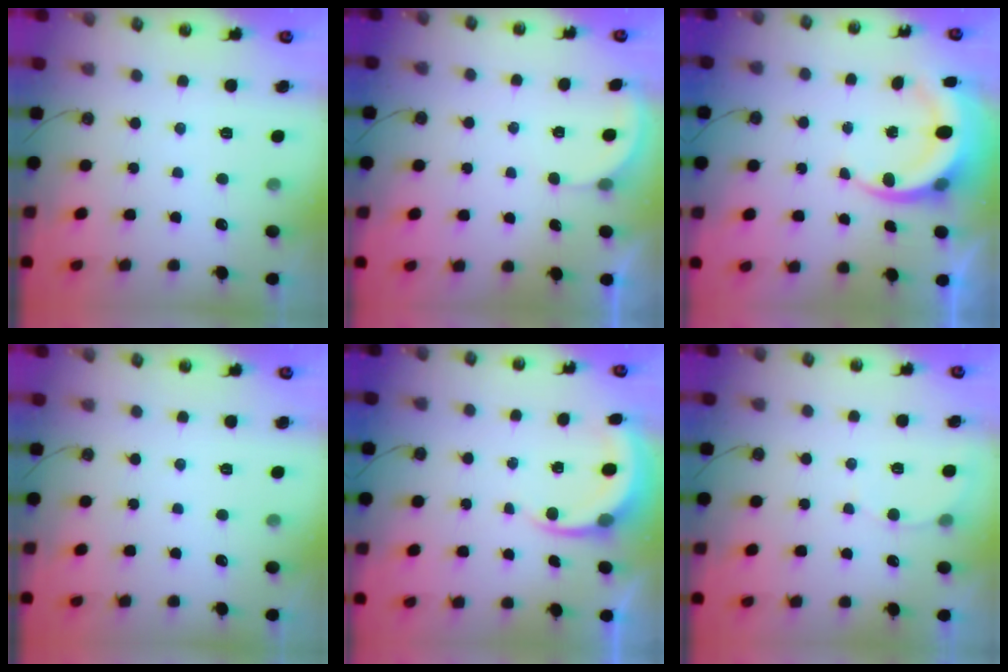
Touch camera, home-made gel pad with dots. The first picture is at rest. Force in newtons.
{"total": 1.4, "press": 1.3, "slide": 0.5}
{"total": 7.2, "press": 7.0, "slide": 1.8}
{"total": 0.0}
{"total": 5.8, "press": 5.8, "slide": 0.3}
{"total": 4.4, "press": 4.4, "slide": 0.4}